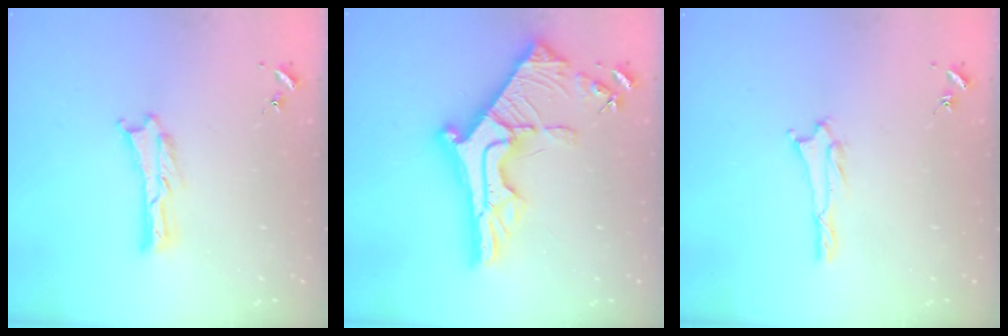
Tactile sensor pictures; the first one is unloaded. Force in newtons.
{"total": 12.7, "press": 12.6, "slide": 1.3}
{"total": 1.0, "press": 0.9, "slide": 0.2}